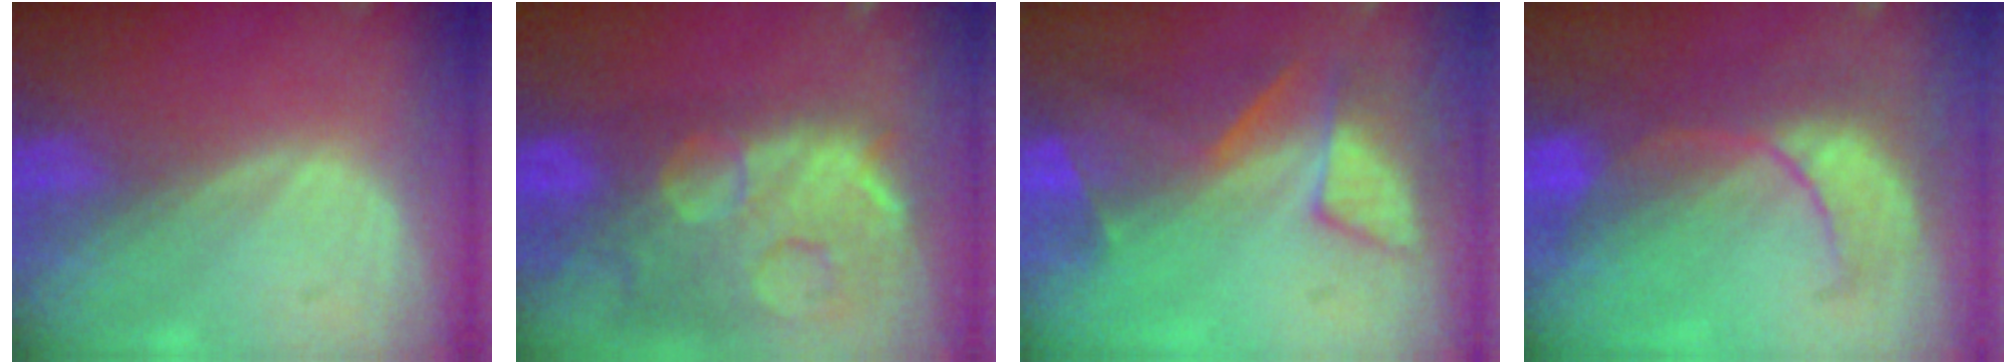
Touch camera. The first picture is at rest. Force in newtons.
{"total": 14.7, "press": 11.9, "slide": 8.6}
{"total": 8.5, "press": 7.2, "slide": 4.5}
{"total": 7.9, "press": 7.7, "slide": 1.5}